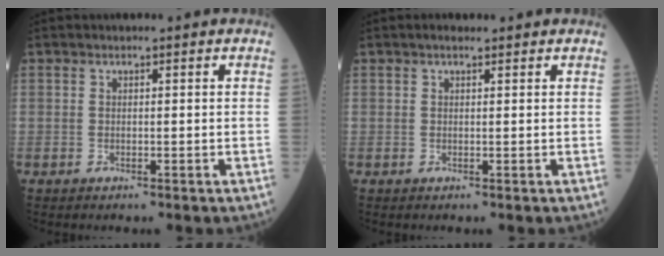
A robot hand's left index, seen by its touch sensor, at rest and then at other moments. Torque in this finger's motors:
{"motor_torque": [-0.15, -0.13, 0.01, 0.01]}